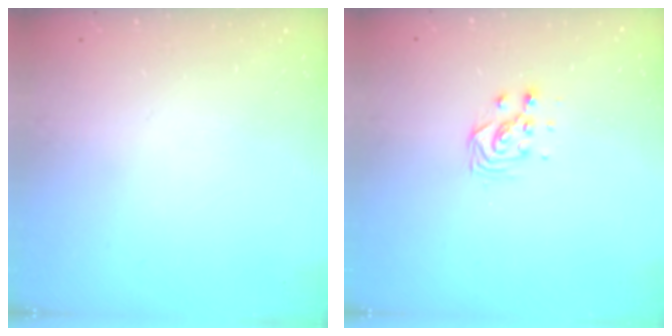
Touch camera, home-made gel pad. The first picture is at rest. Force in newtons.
{"total": 4.3, "press": 4.2, "slide": 0.3}